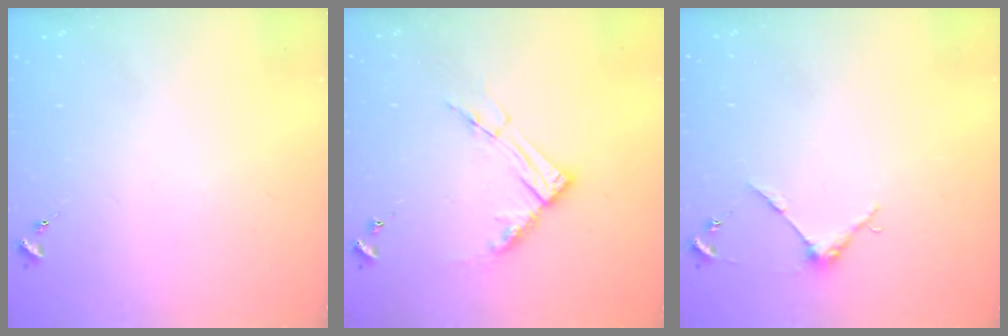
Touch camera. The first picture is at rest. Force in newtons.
{"total": 10.3, "press": 10.2, "slide": 1.0}
{"total": 3.8, "press": 3.7, "slide": 0.4}